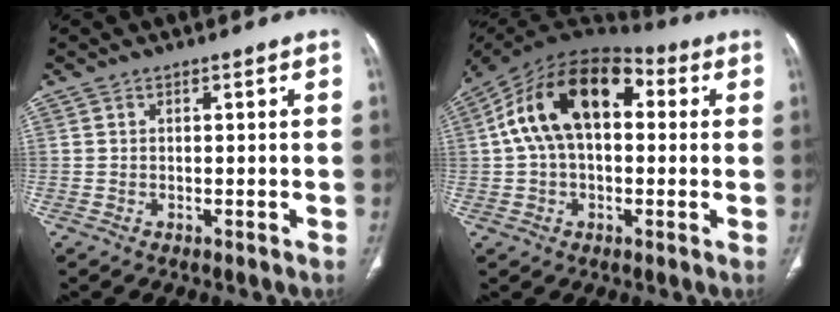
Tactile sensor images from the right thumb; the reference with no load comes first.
{"total": 17.8, "force": [3.2, 10.7, 13.9], "torque": [-0.235, 0.046, 0.044]}